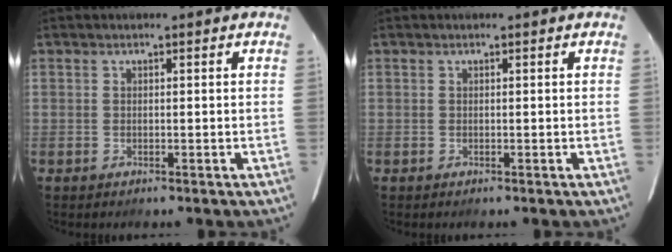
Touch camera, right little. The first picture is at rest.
{"total": 0.0}